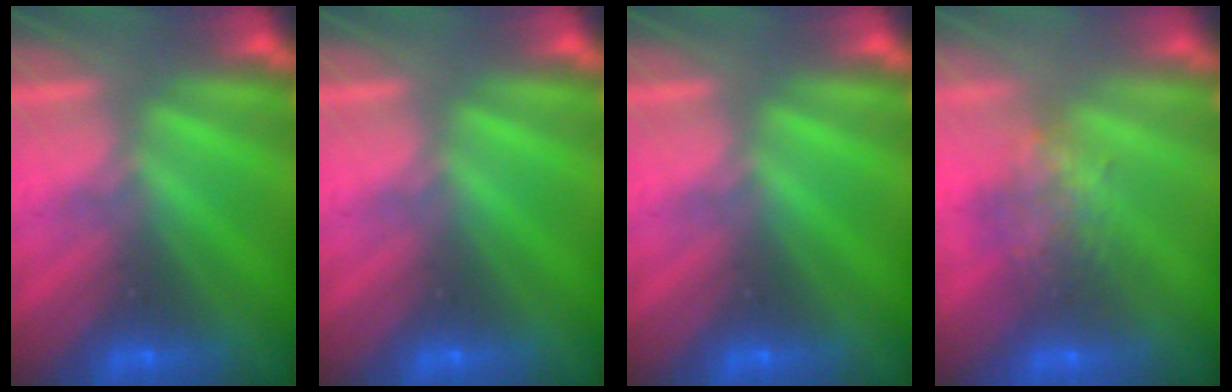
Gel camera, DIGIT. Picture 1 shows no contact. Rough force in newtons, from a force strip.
{"total": 0.0}
{"total": 0.0}
{"total": 4.4}